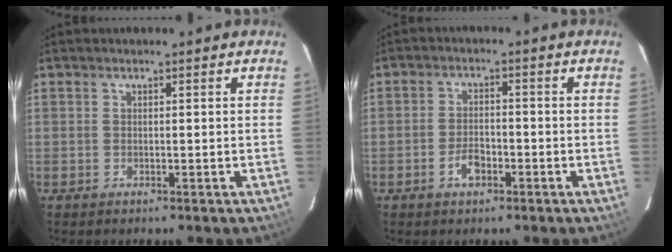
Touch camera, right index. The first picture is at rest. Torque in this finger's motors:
{"motor_torque": [0.62, -0.26, 0.11, 0.03]}